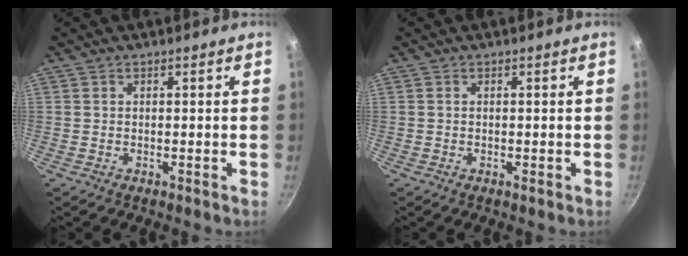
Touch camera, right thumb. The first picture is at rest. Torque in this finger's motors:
{"motor_torque": [-0.31, -0.01, -0.23, 0.10, 0.01]}